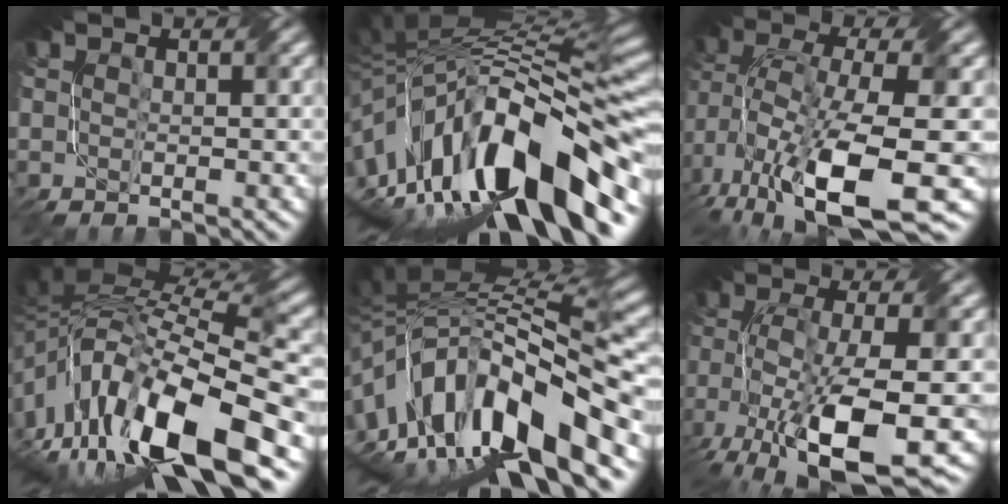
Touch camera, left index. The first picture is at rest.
{"total": 13.8, "force": [-2.9, 5.8, 12.2], "torque": [-0.201, 0.035, -0.052]}
{"total": 11.9, "force": [-3.5, 5.1, 10.2], "torque": [-0.217, -0.013, -0.046]}
{"total": 13.3, "force": [-4.1, 5.3, 11.5], "torque": [-0.218, 0.018, -0.068]}
{"total": 13.0, "force": [-2.9, 5.1, 11.6], "torque": [-0.200, 0.029, -0.045]}
{"total": 10.5, "force": [-5.3, 3.6, 8.2], "torque": [-0.162, -0.014, -0.089]}